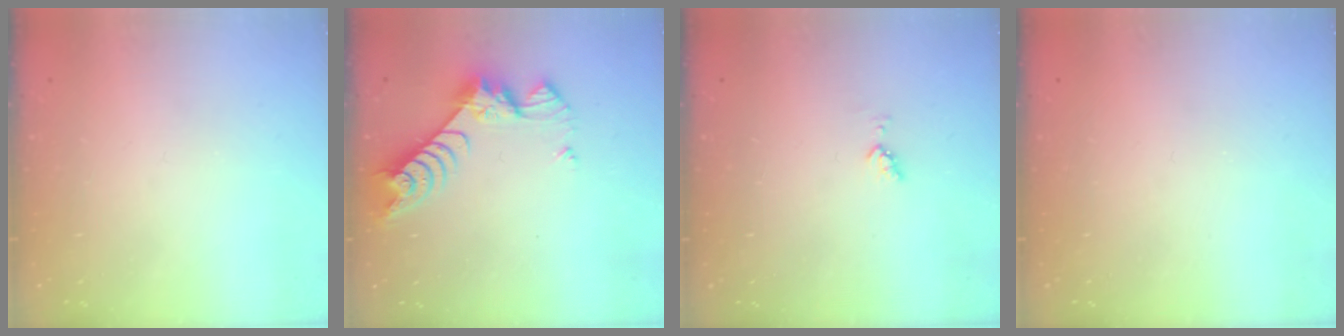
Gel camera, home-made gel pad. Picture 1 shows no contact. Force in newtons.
{"total": 7.6, "press": 7.5, "slide": 0.7}
{"total": 3.3, "press": 3.2, "slide": 0.7}
{"total": 0.0}